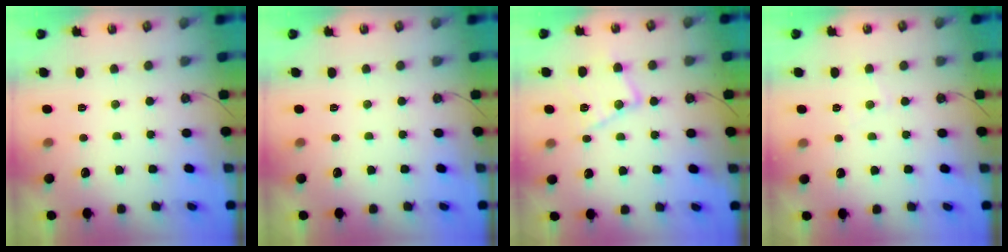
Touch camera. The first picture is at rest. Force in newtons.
{"total": 0.0}
{"total": 13.8, "press": 13.8, "slide": 1.2}
{"total": 4.0, "press": 3.9, "slide": 0.6}